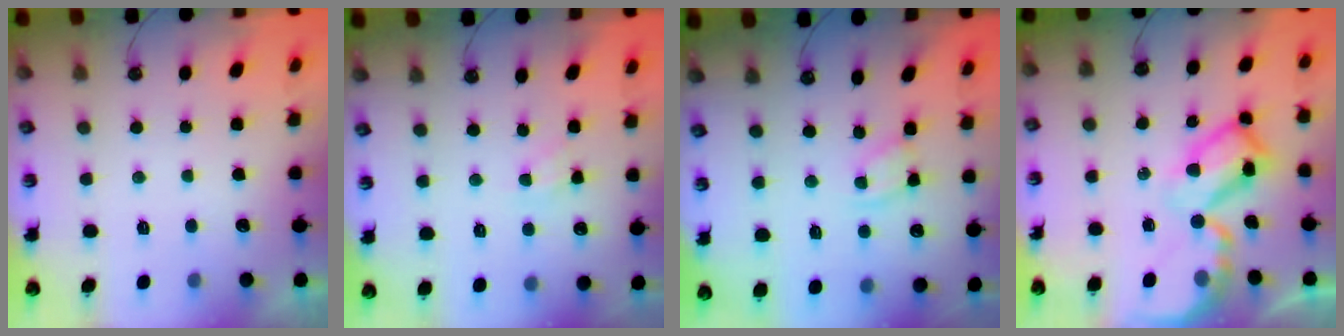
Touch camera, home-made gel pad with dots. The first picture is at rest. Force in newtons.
{"total": 3.0, "press": 3.0, "slide": 0.2}
{"total": 2.9, "press": 2.9, "slide": 0.1}
{"total": 14.4, "press": 14.4, "slide": 1.3}